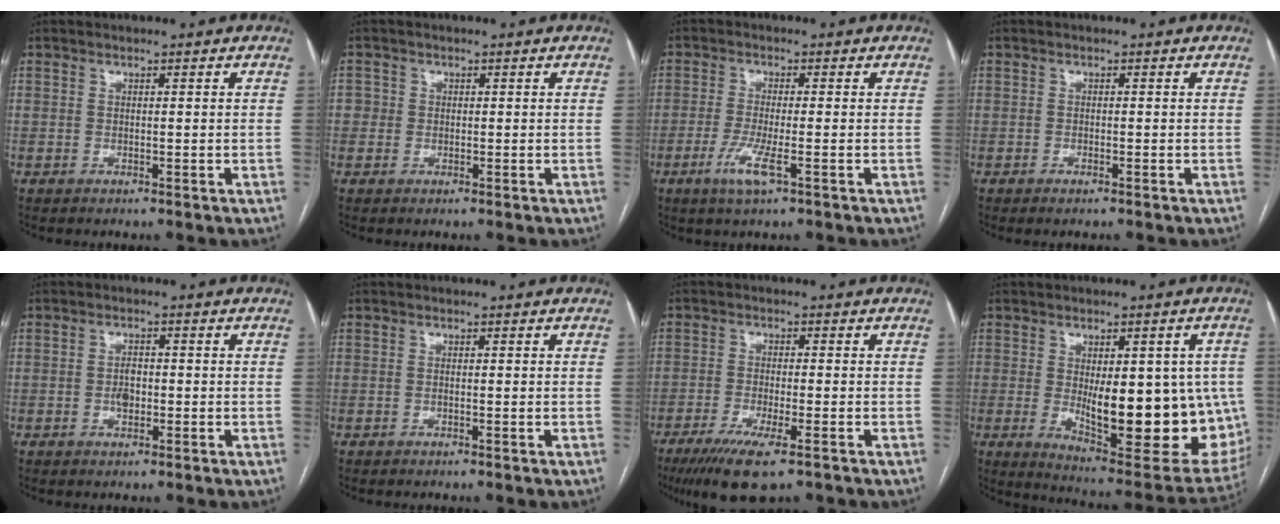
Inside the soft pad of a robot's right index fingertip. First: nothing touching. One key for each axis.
{"total": 1.9, "fx": 0.1, "fy": 1.9, "fz": 0.2, "tx": 0.009, "ty": 0.005, "tz": -0.002}
{"total": 4.9, "fx": -2.1, "fy": 0.3, "fz": 4.4, "tx": -0.092, "ty": -0.011, "tz": -0.042}
{"total": 0.8, "fx": -0.7, "fy": -0.1, "fz": 0.5, "tx": -0.010, "ty": -0.002, "tz": -0.009}
{"total": 2.4, "fx": -0.4, "fy": 1.4, "fz": 1.9, "tx": -0.031, "ty": 0.004, "tz": -0.007}
{"total": 0.0}
{"total": 8.8, "fx": -5.9, "fy": 1.0, "fz": 6.5, "tx": -0.112, "ty": -0.023, "tz": -0.094}
{"total": 20.6, "fx": -1.8, "fy": 7.3, "fz": 19.2, "tx": -0.198, "ty": -0.002, "tz": 0.005}